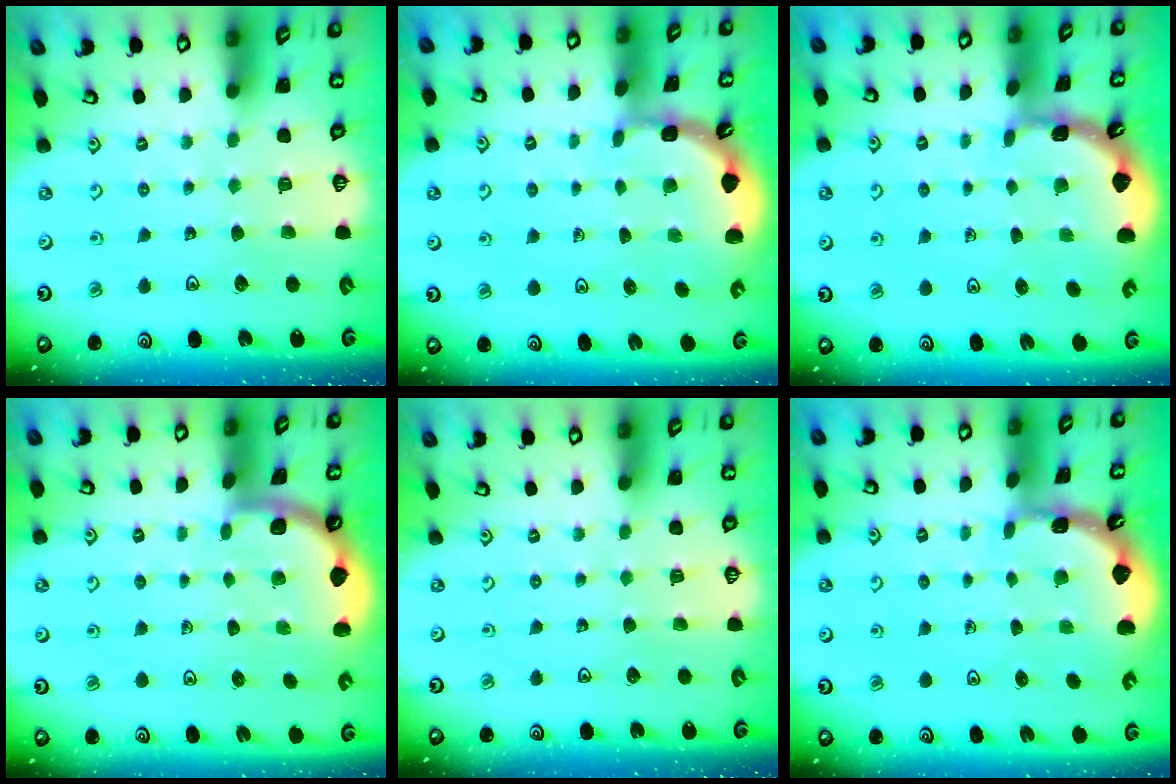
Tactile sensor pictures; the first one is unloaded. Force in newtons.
{"total": 1.5, "press": 1.5, "slide": 0.1}
{"total": 1.7, "press": 1.7, "slide": 0.1}
{"total": 1.7, "press": 1.7, "slide": 0.0}
{"total": 0.0}
{"total": 1.8, "press": 1.8, "slide": 0.1}